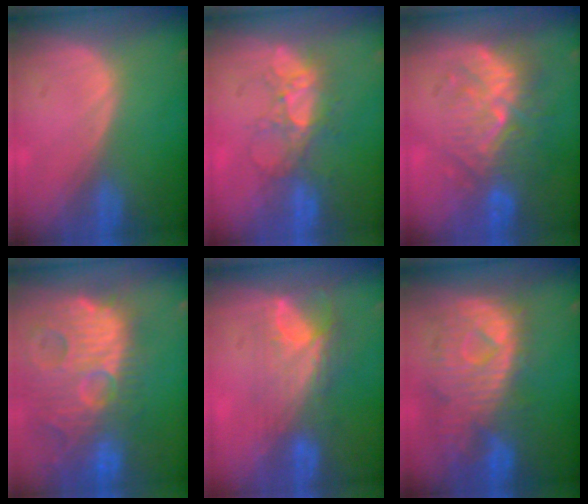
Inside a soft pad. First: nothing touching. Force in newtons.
{"total": 5.6, "press": 5.4, "slide": 1.6}
{"total": 9.1, "press": 8.8, "slide": 2.3}
{"total": 14.8, "press": 12.7, "slide": 7.6}
{"total": 7.9, "press": 6.6, "slide": 4.4}
{"total": 11.5, "press": 9.9, "slide": 5.8}